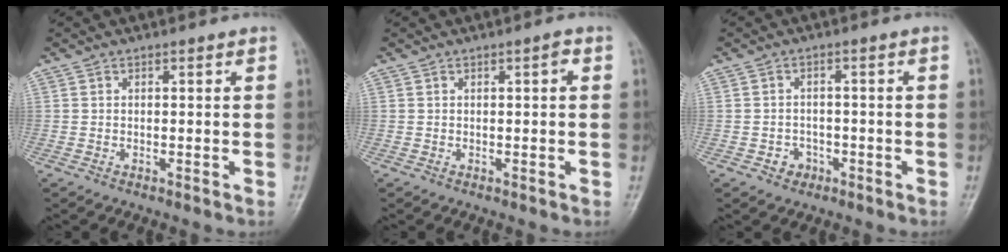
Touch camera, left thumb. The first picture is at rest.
{"total": 1.0, "force": [0.2, 0.2, 1.0], "torque": [-0.016, 0.002, 0.000]}
{"total": 2.7, "force": [-1.3, 2.3, 0.7], "torque": [0.004, 0.012, -0.021]}